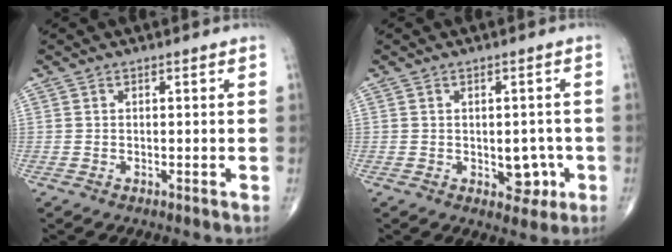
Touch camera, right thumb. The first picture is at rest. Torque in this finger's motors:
{"motor_torque": [2.76, 2.24, 0.92, -0.51, 0.03]}